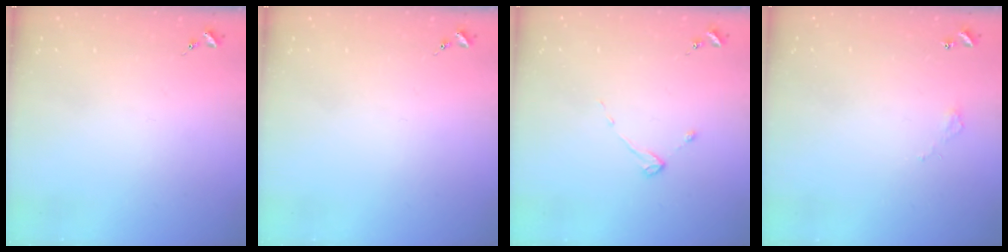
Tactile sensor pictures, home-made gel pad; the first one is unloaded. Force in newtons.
{"total": 0.0}
{"total": 2.6, "press": 2.5, "slide": 0.4}
{"total": 2.8, "press": 2.8, "slide": 0.2}